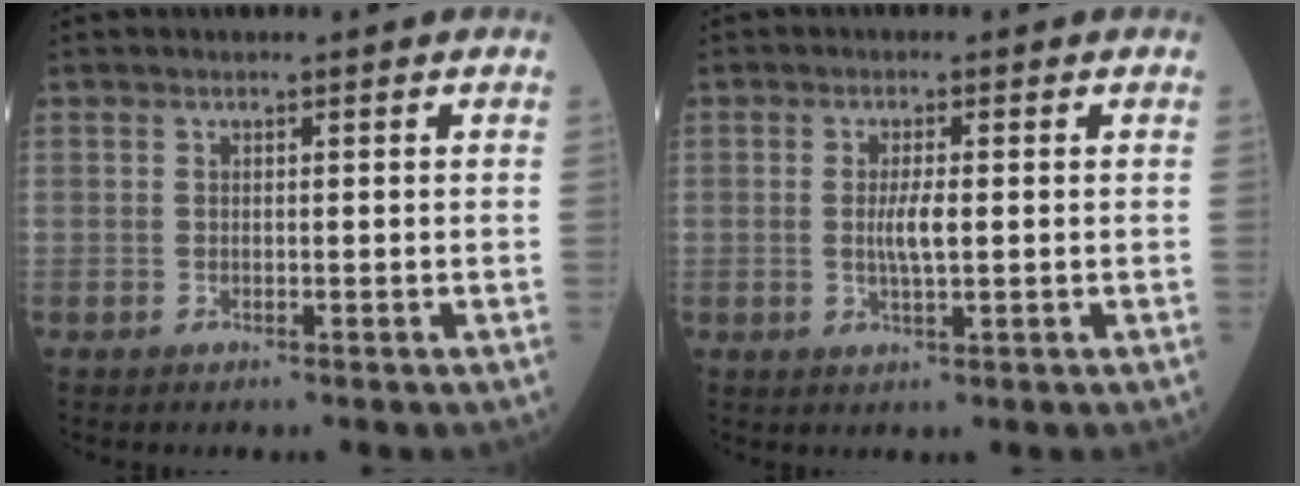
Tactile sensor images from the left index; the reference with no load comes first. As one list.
[{"total": 2.9, "force": [-0.8, 0.4, 2.7], "torque": [-0.052, -0.007, -0.016]}]